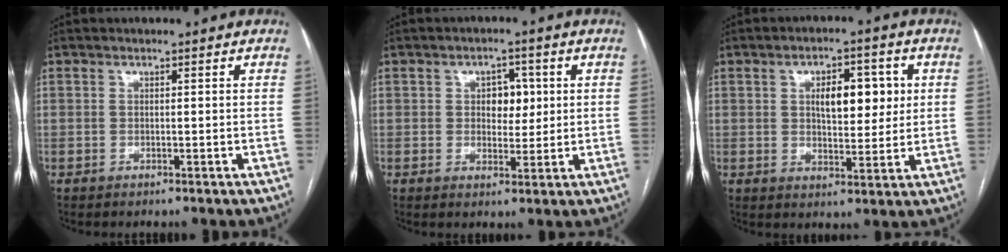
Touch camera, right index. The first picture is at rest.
{"total": 4.5, "force": [0.9, 2.9, 3.3], "torque": [-0.042, 0.010, 0.017]}
{"total": 8.0, "force": [1.9, 3.5, 6.9], "torque": [-0.100, 0.011, 0.033]}